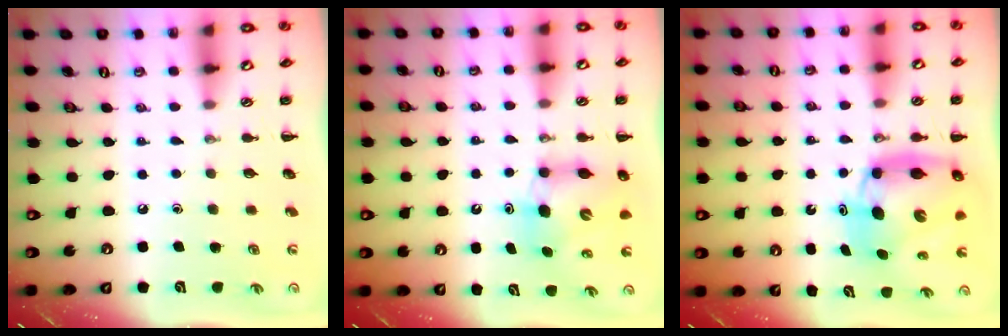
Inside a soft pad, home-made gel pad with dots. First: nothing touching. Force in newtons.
{"total": 6.7, "press": 6.5, "slide": 1.5}
{"total": 10.2, "press": 9.8, "slide": 3.0}